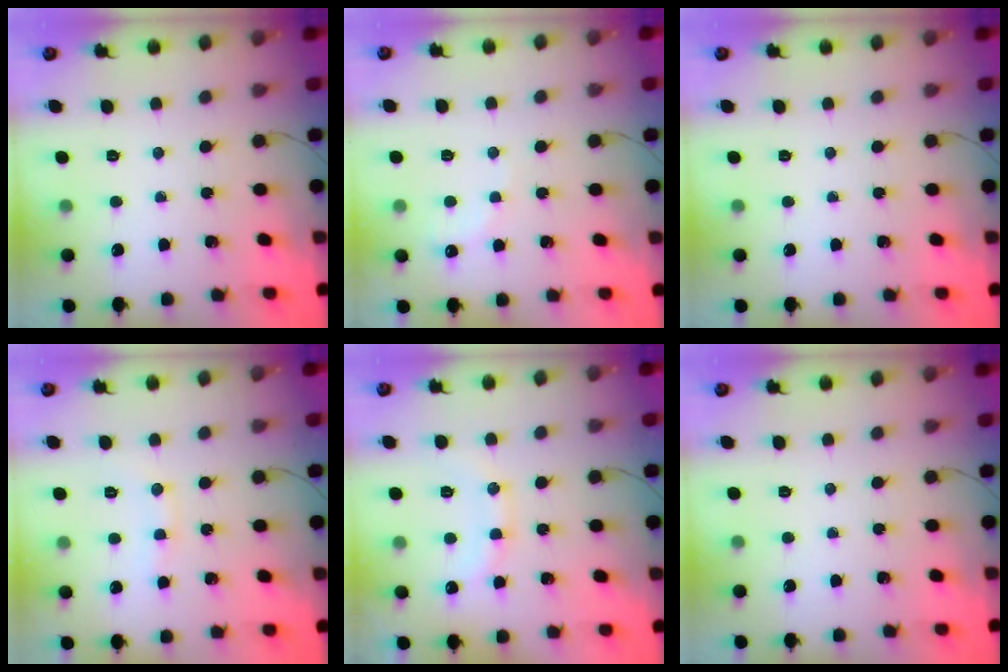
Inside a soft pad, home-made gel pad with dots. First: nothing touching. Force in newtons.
{"total": 6.1, "press": 5.9, "slide": 1.4}
{"total": 0.0}
{"total": 6.2, "press": 6.1, "slide": 1.1}
{"total": 11.5, "press": 11.5, "slide": 1.1}
{"total": 0.0}